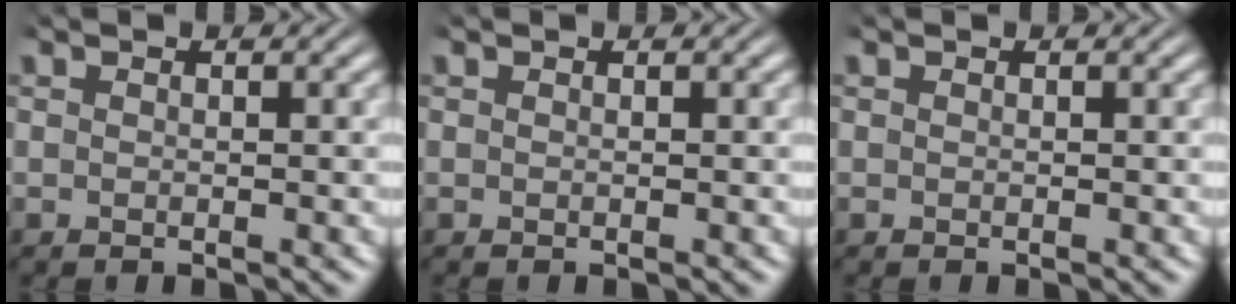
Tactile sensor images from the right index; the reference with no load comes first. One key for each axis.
{"total": 0.0}
{"total": 0.0}